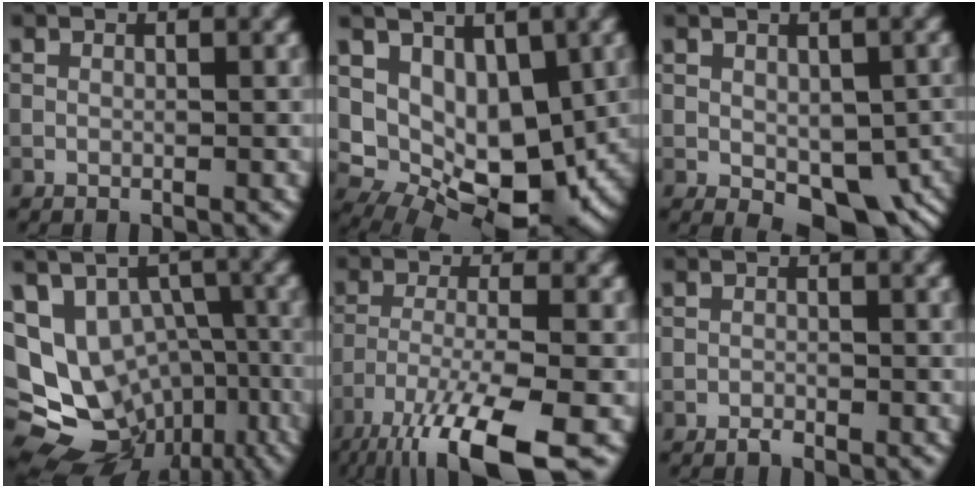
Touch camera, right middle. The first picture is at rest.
{"total": 9.4, "force": [1.6, 6.0, 7.1], "torque": [-0.095, -0.017, 0.037]}
{"total": 8.2, "force": [-2.7, 4.7, 6.2], "torque": [-0.090, -0.027, -0.019]}
{"total": 14.7, "force": [-4.2, 11.9, 7.6], "torque": [-0.144, -0.009, -0.037]}
{"total": 11.4, "force": [-7.5, 2.6, 8.2], "torque": [-0.155, -0.017, -0.135]}
{"total": 0.6, "force": [-0.5, 0.2, 0.3], "torque": [-0.002, 0.003, -0.011]}